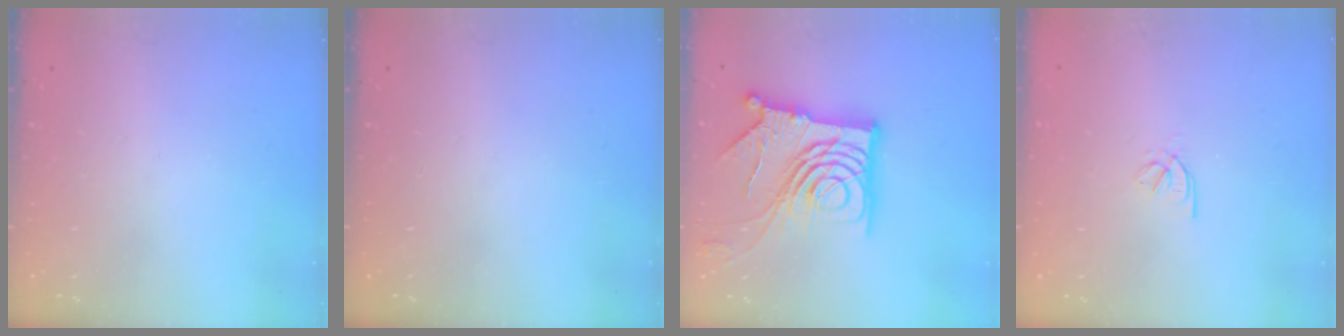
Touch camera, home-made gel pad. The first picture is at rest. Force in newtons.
{"total": 0.0}
{"total": 20.3, "press": 20.2, "slide": 2.3}
{"total": 2.5, "press": 2.4, "slide": 0.5}